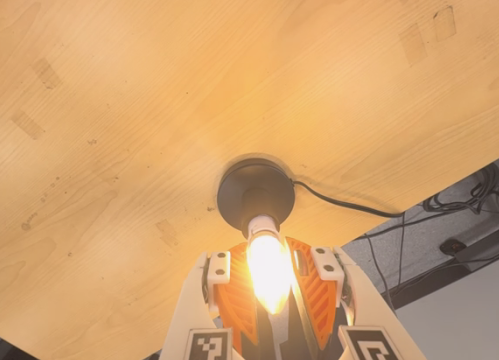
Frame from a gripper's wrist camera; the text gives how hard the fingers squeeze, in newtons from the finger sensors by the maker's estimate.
{"total": 15.3, "left": 13.2, "right": 17.3}